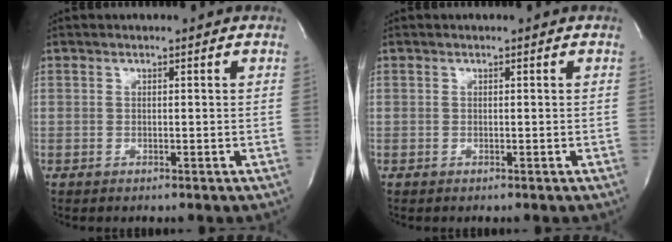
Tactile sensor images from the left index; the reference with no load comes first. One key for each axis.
{"total": 0.0}